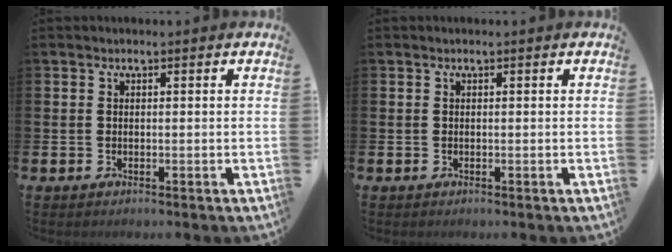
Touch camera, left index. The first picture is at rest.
{"total": 0.0}